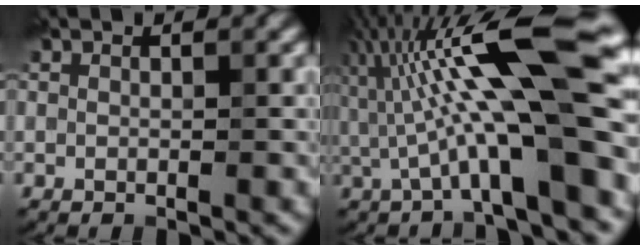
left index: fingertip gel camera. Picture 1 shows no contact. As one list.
[{"total": 13.7, "force": [1.1, 3.0, 13.4], "torque": [-0.211, 0.034, 0.013]}]